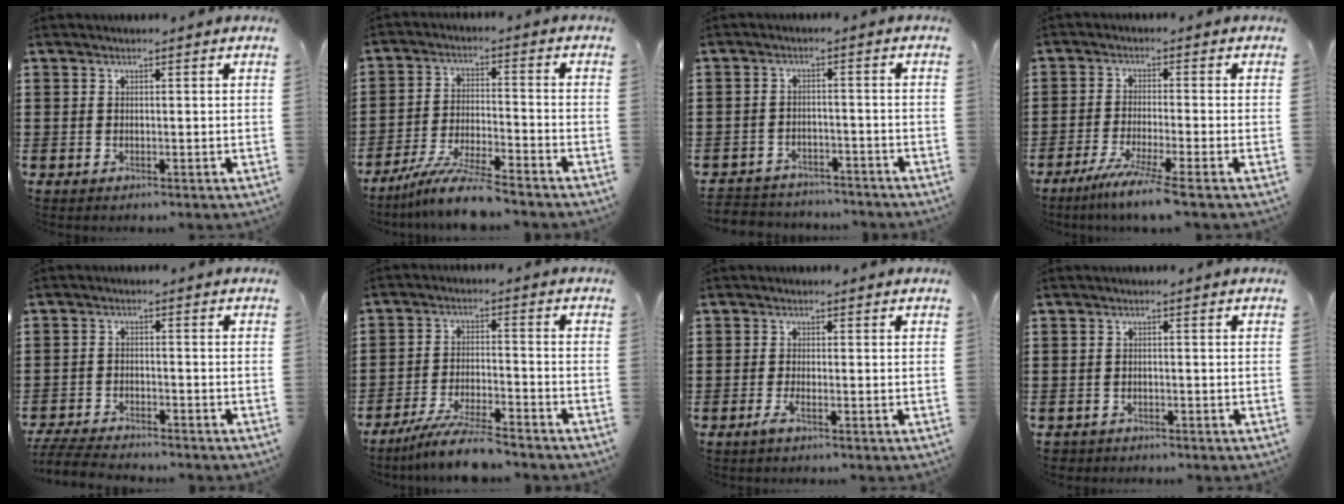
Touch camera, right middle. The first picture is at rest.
{"total": 8.4, "force": [-7.4, 0.2, 4.0], "torque": [-0.081, -0.002, -0.141]}
{"total": 3.2, "force": [-3.2, 0.6, -0.3], "torque": [-0.005, -0.002, -0.069]}
{"total": 5.0, "force": [-3.9, -0.6, 3.2], "torque": [-0.064, -0.020, -0.070]}
{"total": 4.6, "force": [-4.4, 0.5, 1.0], "torque": [-0.028, 0.000, -0.091]}
{"total": 7.5, "force": [-6.7, 0.4, 3.4], "torque": [-0.067, -0.001, -0.125]}
{"total": 1.6, "force": [-0.9, 0.0, 1.4], "torque": [-0.032, -0.005, -0.019]}
{"total": 1.3, "force": [-1.2, 0.4, -0.1], "torque": [-0.004, -0.002, -0.027]}